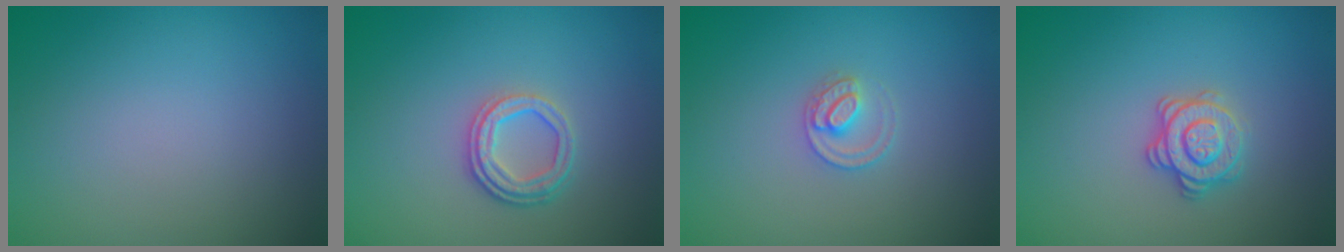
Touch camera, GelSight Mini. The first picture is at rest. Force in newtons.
{"total": 3.1, "press": 2.5, "slide": 1.8}
{"total": 2.1, "press": 2.1, "slide": 0.2}
{"total": 2.8, "press": 2.6, "slide": 1.0}